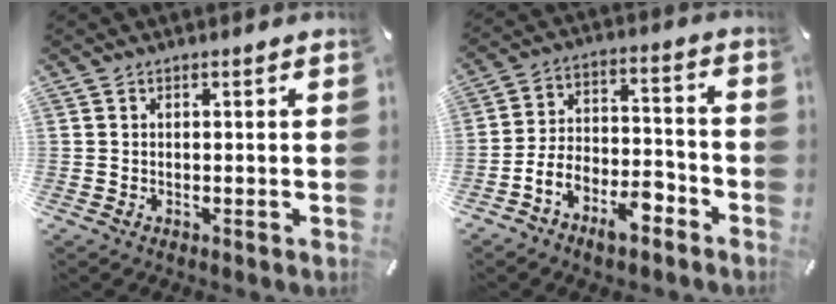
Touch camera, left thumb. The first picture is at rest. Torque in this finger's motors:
{"motor_torque": [1.14, 2.82, 0.93, 0.92, 0.11]}